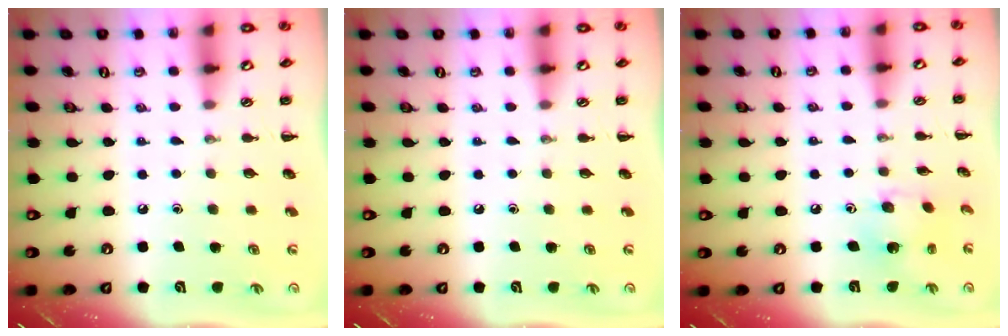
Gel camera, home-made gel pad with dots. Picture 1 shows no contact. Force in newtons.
{"total": 0.0}
{"total": 4.6, "press": 4.5, "slide": 0.9}